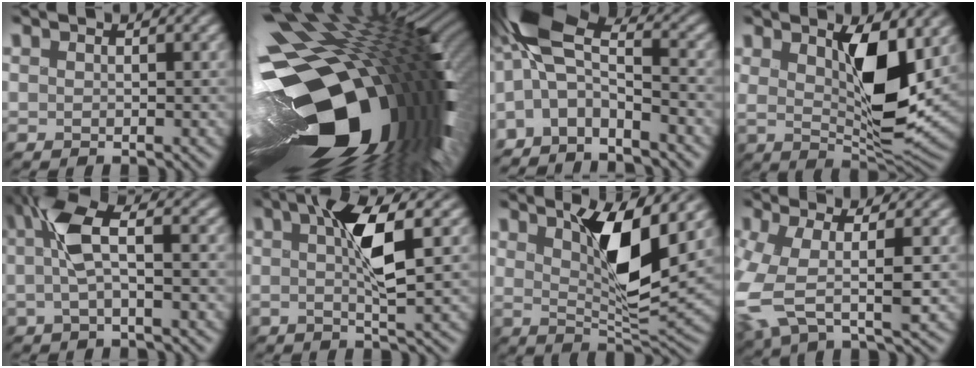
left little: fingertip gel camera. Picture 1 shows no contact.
{"total": 19.6, "force": [-5.4, 10.0, 16.0], "torque": [-0.291, -0.053, -0.079]}
{"total": 6.7, "force": [-3.4, 3.1, 4.8], "torque": [-0.091, 0.017, -0.080]}
{"total": 8.2, "force": [1.9, 3.1, 7.4], "torque": [-0.134, -0.021, 0.036]}
{"total": 4.3, "force": [-0.2, 1.4, 4.1], "torque": [-0.092, 0.008, -0.004]}
{"total": 4.8, "force": [0.6, 0.6, 4.7], "torque": [-0.089, 0.002, 0.013]}
{"total": 6.9, "force": [2.3, 1.6, 6.3], "torque": [-0.111, -0.014, 0.043]}
{"total": 6.9, "force": [-1.6, 3.1, 6.0], "torque": [-0.162, -0.009, -0.033]}